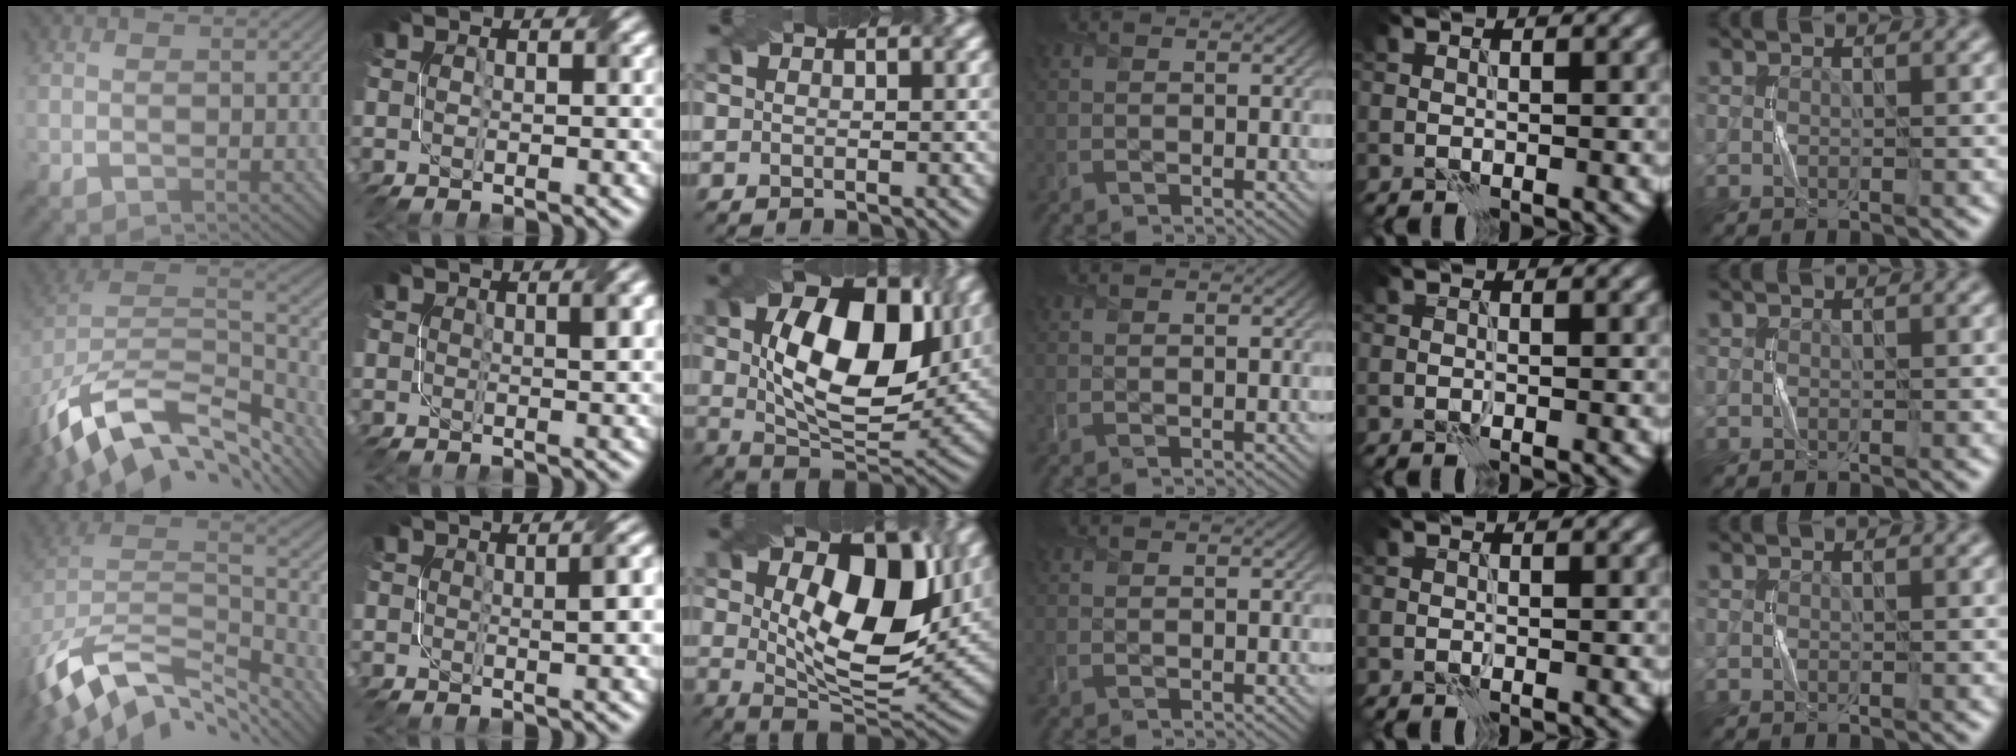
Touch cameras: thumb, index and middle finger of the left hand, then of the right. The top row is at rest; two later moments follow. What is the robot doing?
{"motion": "twist", "object": "screw"}